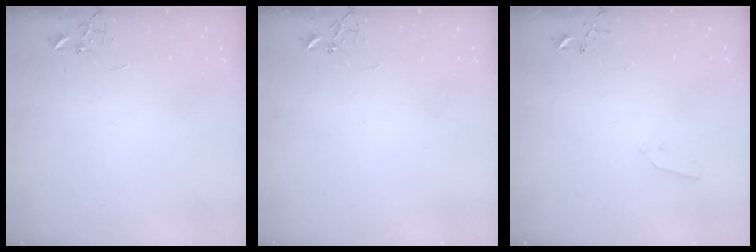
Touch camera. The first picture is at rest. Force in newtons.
{"total": 0.0}
{"total": 2.8, "press": 2.7, "slide": 0.4}